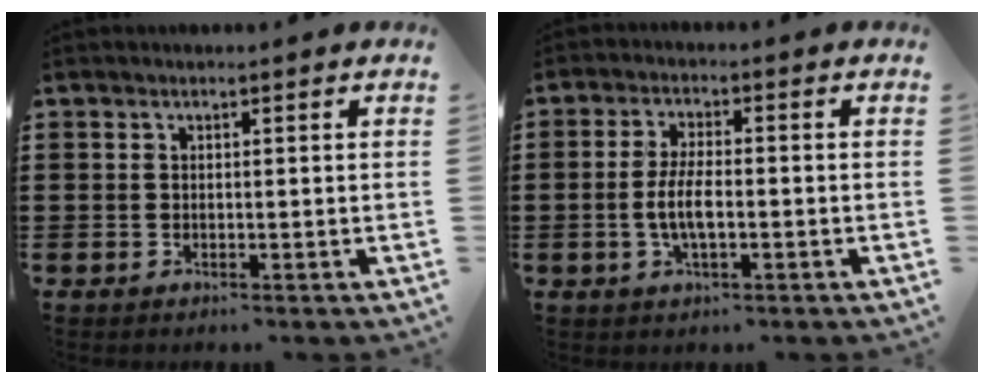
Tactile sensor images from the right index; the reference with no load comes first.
{"total": 4.9, "force": [-1.0, 1.6, 4.5], "torque": [-0.107, -0.004, -0.028]}